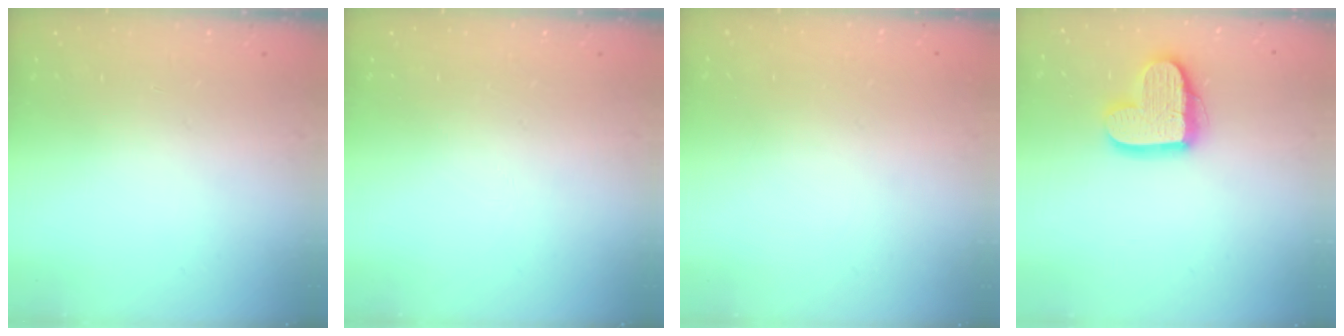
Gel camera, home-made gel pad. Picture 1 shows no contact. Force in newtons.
{"total": 0.0}
{"total": 0.0}
{"total": 14.9, "press": 14.8, "slide": 1.1}